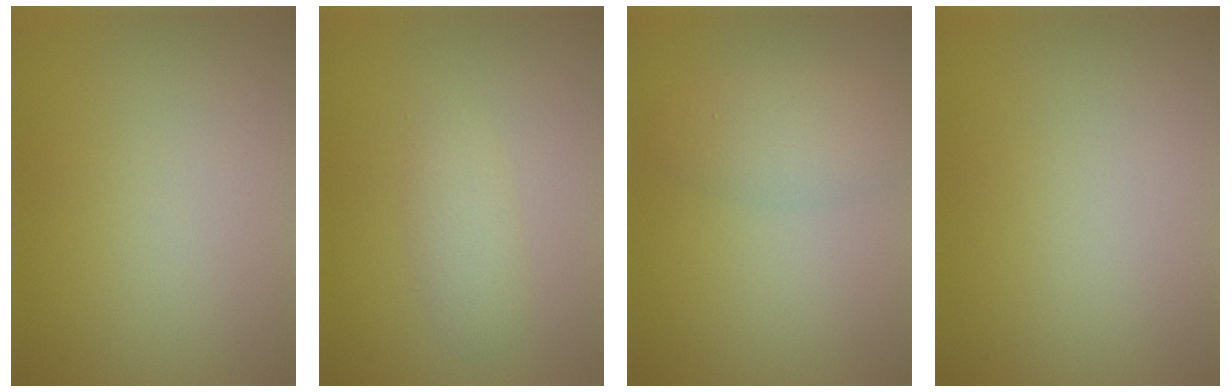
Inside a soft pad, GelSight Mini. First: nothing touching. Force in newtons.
{"total": 1.8, "press": 1.8, "slide": 0.0}
{"total": 2.8, "press": 2.8, "slide": 0.1}
{"total": 0.0}